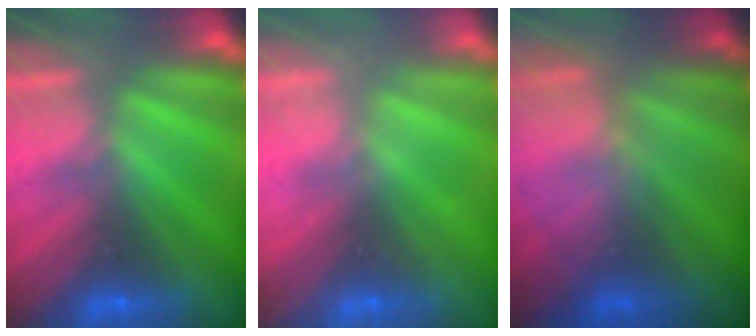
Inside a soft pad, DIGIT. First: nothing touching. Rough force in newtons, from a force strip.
{"total": 2.1}
{"total": 6.8}